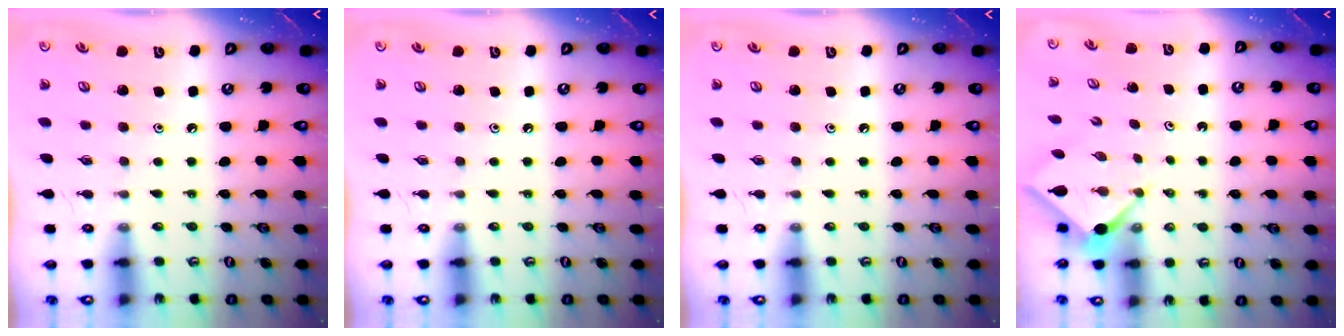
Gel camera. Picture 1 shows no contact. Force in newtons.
{"total": 0.0}
{"total": 0.0}
{"total": 2.5, "press": 2.4, "slide": 0.3}